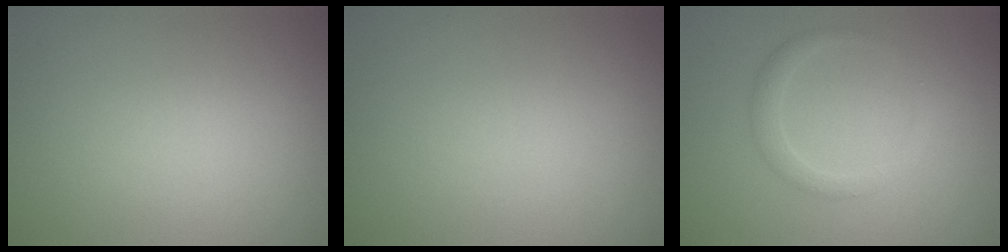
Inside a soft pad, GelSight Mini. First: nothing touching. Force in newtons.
{"total": 0.0}
{"total": 1.6, "press": 1.6, "slide": 0.1}